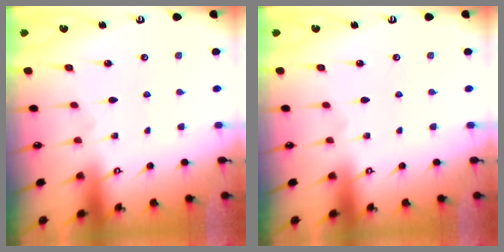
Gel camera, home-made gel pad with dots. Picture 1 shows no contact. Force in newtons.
{"total": 0.0}